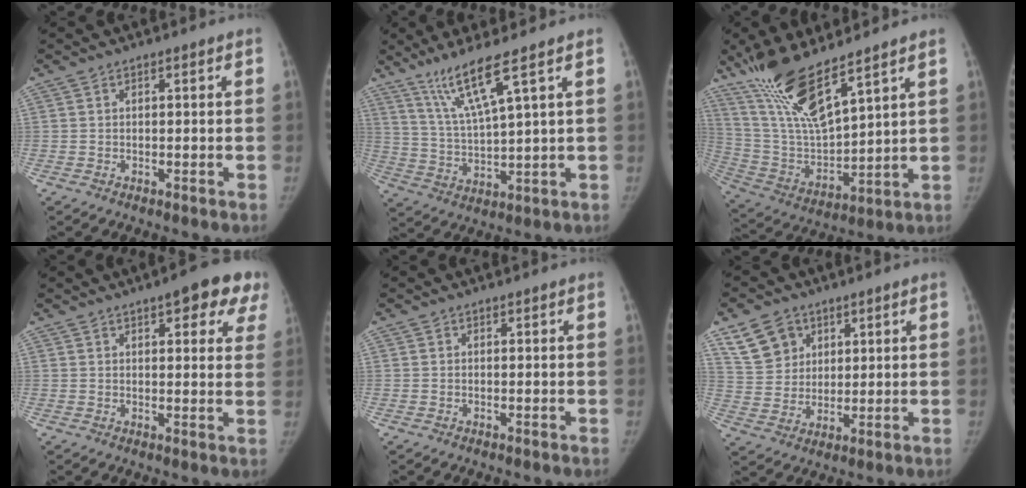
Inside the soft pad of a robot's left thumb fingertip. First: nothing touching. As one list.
[{"total": 9.1, "force": [5.9, -0.5, 7.0], "torque": [-0.148, -0.037, 0.132]}, {"total": 16.1, "force": [11.4, 3.4, 10.8], "torque": [-0.205, -0.060, 0.238]}, {"total": 11.3, "force": [6.3, 3.8, 8.5], "torque": [-0.063, -0.017, 0.066]}, {"total": 0.0}, {"total": 8.8, "force": [4.8, 6.8, 2.7], "torque": [-0.025, -0.019, 0.100]}]